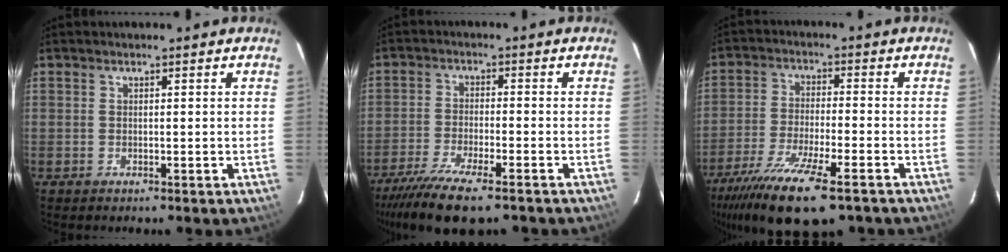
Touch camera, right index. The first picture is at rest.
{"total": 12.1, "force": [-9.1, 2.5, 7.5], "torque": [-0.173, -0.040, -0.168]}
{"total": 17.4, "force": [-11.9, 4.1, 11.9], "torque": [-0.247, -0.054, -0.212]}